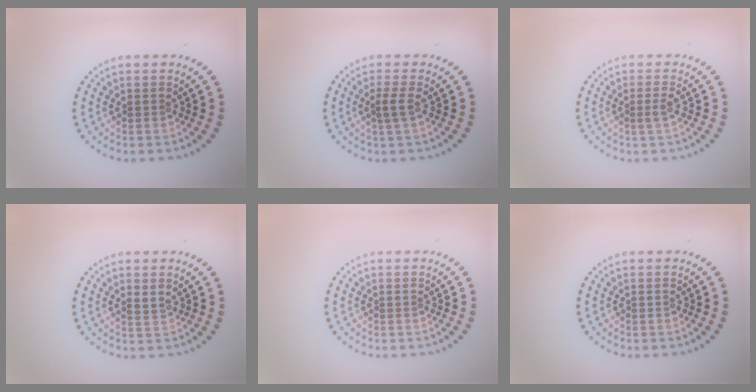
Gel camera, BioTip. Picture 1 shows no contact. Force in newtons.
{"total": 1.4, "press": 1.2, "slide": 0.8}
{"total": 1.1, "press": 0.9, "slide": 0.5}
{"total": 1.0, "press": 0.9, "slide": 0.5}
{"total": 0.0}
{"total": 0.0}